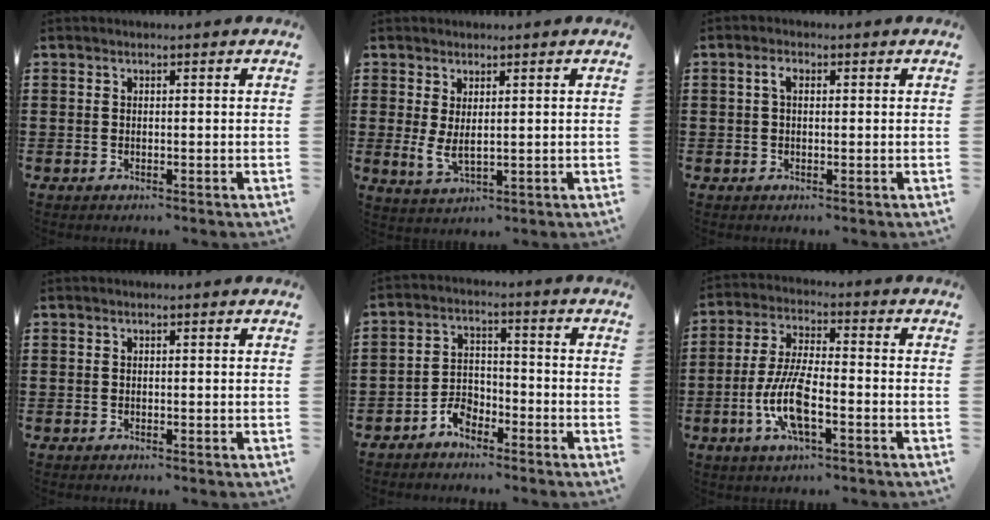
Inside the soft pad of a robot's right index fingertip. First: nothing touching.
{"total": 3.1, "force": [1.1, 1.1, 2.7], "torque": [-0.061, -0.002, 0.020]}
{"total": 1.9, "force": [0.4, 1.0, 1.6], "torque": [-0.034, 0.009, 0.005]}
{"total": 0.0}
{"total": 4.2, "force": [-3.3, 2.2, 1.4], "torque": [-0.036, 0.011, -0.067]}
{"total": 9.1, "force": [-3.0, 2.7, 8.1], "torque": [-0.180, -0.012, -0.060]}